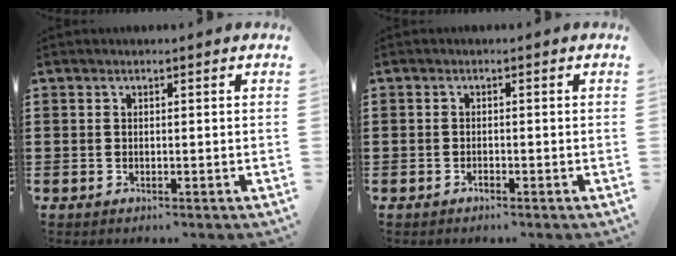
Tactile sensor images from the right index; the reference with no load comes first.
{"total": 0.7, "force": [-0.6, 0.2, 0.2], "torque": [-0.005, 0.000, -0.013]}